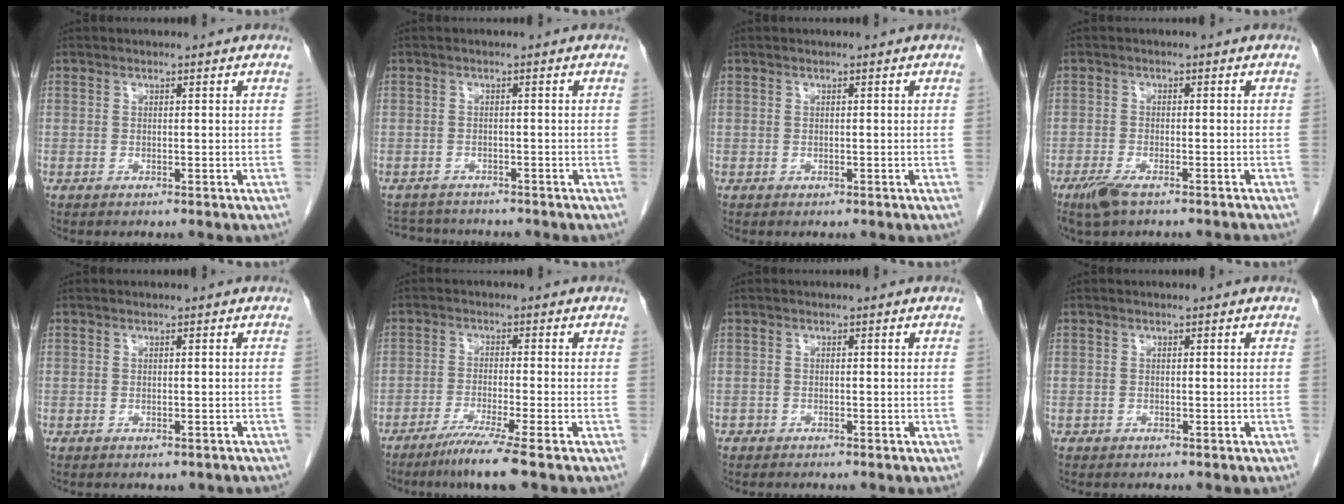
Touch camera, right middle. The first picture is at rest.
{"total": 5.1, "force": [-4.9, 1.3, 0.7], "torque": [-0.007, -0.001, -0.072]}
{"total": 0.0}
{"total": 5.3, "force": [-4.1, 1.1, 3.2], "torque": [-0.056, -0.011, -0.070]}
{"total": 0.9, "force": [-0.7, 0.5, 0.2], "torque": [-0.005, 0.000, -0.009]}
{"total": 6.2, "force": [-4.4, -1.4, 4.1], "torque": [-0.071, -0.020, -0.084]}
{"total": 0.7, "force": [-0.6, 0.3, 0.0], "torque": [-0.009, 0.001, -0.014]}
{"total": 0.0}